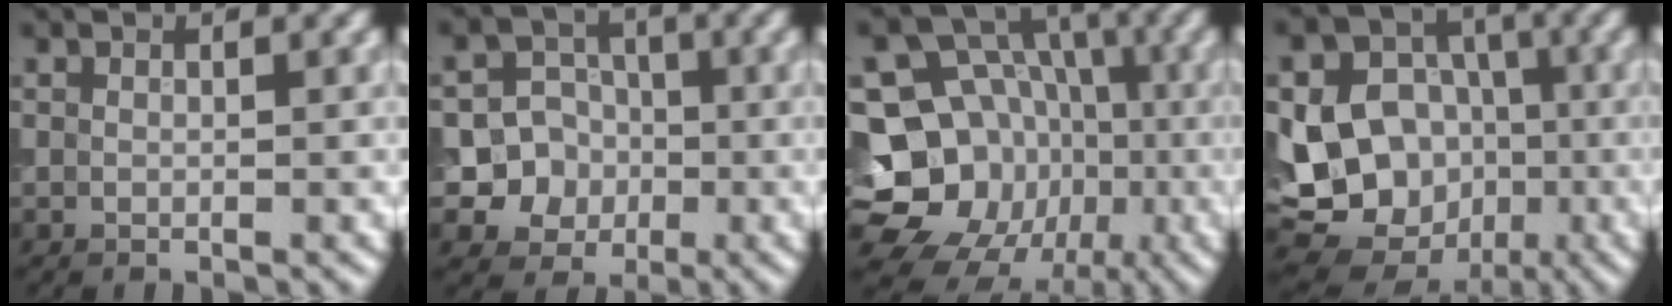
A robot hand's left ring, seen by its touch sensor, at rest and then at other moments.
{"total": 7.3, "force": [-1.3, 7.1, 1.4], "torque": [-0.010, 0.015, -0.043]}
{"total": 16.1, "force": [-4.3, 13.9, 6.9], "torque": [-0.127, -0.007, -0.088]}
{"total": 14.0, "force": [-2.6, 12.6, 5.4], "torque": [-0.110, -0.022, -0.044]}